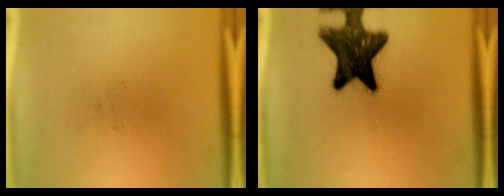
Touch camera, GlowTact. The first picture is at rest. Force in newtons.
{"total": 14.4}